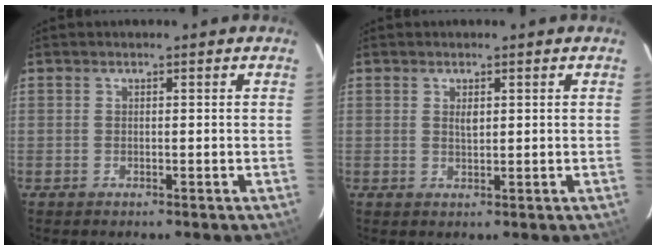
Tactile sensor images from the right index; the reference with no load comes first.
{"total": 1.5, "force": [0.5, 0.7, 1.2], "torque": [-0.021, 0.001, 0.010]}